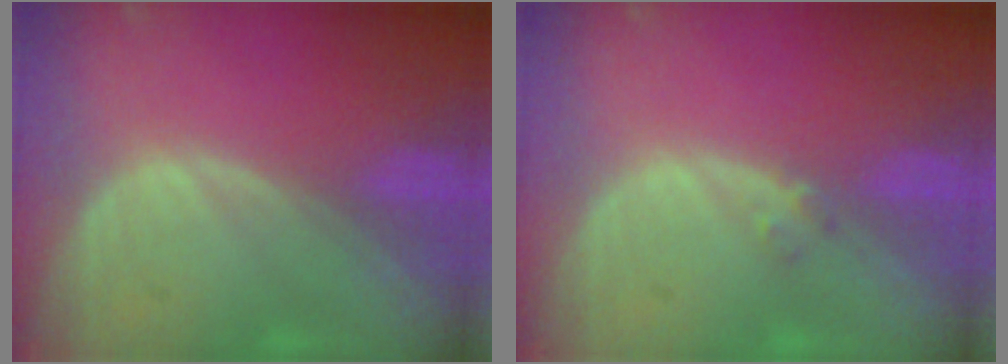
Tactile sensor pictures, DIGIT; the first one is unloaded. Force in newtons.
{"total": 1.0, "press": 1.0, "slide": 0.2}